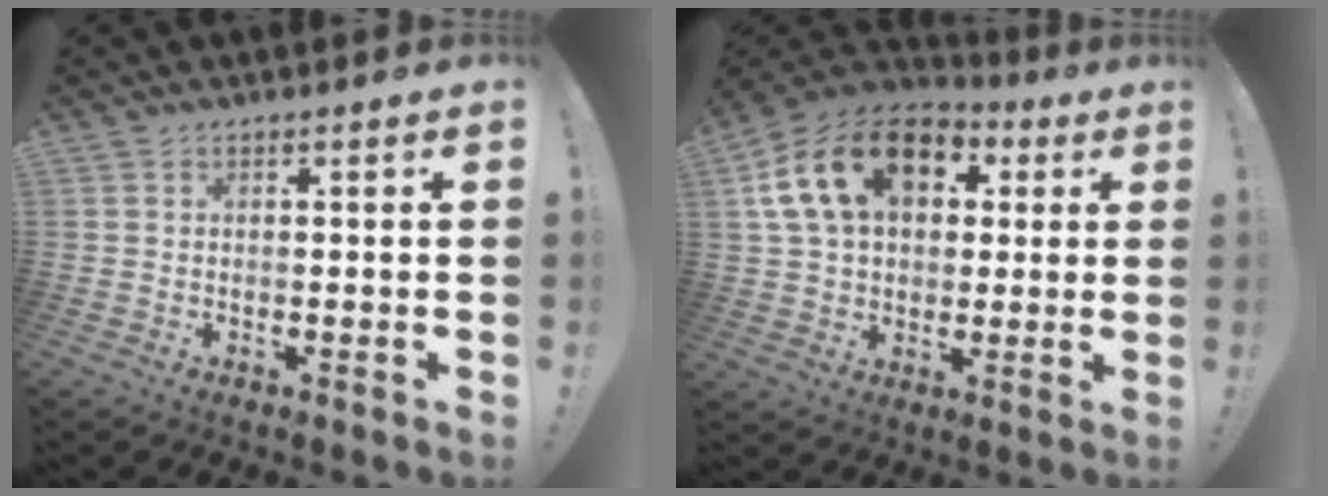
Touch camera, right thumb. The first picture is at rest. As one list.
[{"total": 20.1, "force": [6.8, 13.7, 13.0], "torque": [-0.219, -0.003, 0.123]}]